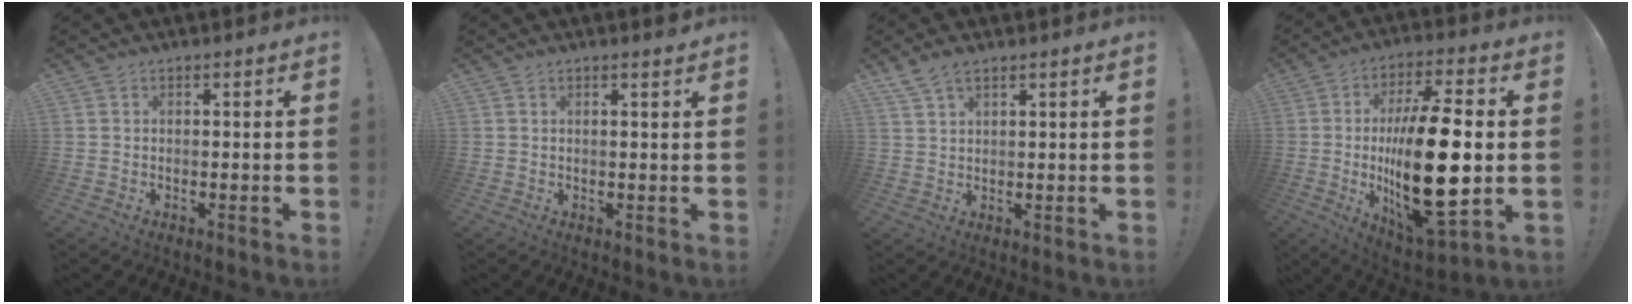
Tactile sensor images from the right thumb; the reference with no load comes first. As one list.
[{"total": 1.4, "force": [1.1, -0.5, 0.8], "torque": [-0.004, -0.007, 0.017]}, {"total": 4.6, "force": [3.4, 1.8, 2.6], "torque": [-0.055, -0.012, 0.066]}, {"total": 25.5, "force": [-1.1, 9.2, 23.7], "torque": [-0.429, -0.013, -0.020]}]